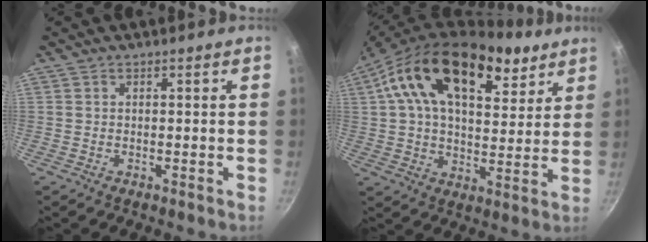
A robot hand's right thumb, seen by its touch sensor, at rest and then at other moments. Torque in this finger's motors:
{"motor_torque": [0.00, 5.01, 0.94, -0.30, 0.45]}